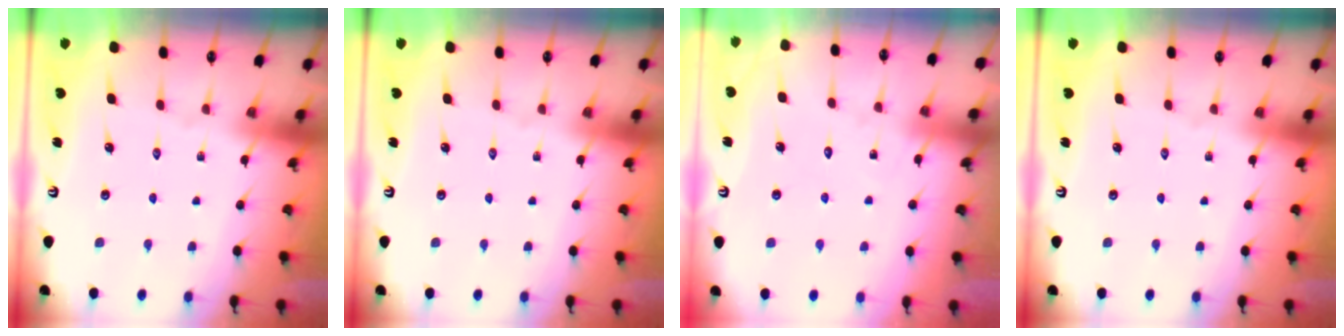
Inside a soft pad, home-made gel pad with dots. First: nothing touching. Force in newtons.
{"total": 0.0}
{"total": 6.1, "press": 6.1, "slide": 0.5}
{"total": 0.0}